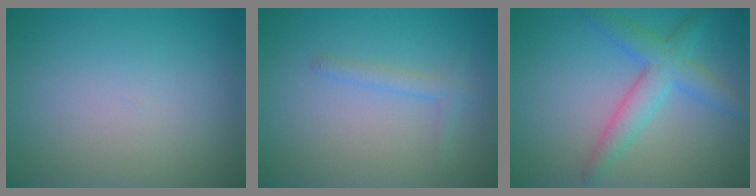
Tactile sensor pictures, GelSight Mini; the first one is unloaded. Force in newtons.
{"total": 1.3, "press": 1.3, "slide": 0.0}
{"total": 4.0, "press": 4.0, "slide": 0.0}